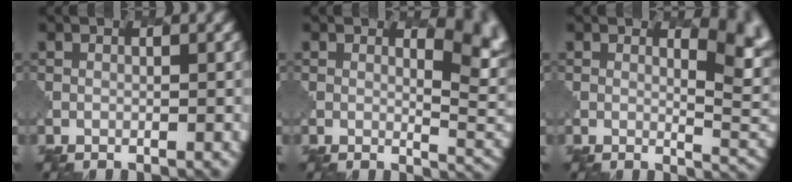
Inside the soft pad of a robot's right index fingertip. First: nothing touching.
{"total": 6.7, "force": [2.1, 3.6, 5.2], "torque": [-0.031, -0.008, 0.037]}
{"total": 5.6, "force": [1.9, 2.8, 4.5], "torque": [-0.028, -0.007, 0.031]}